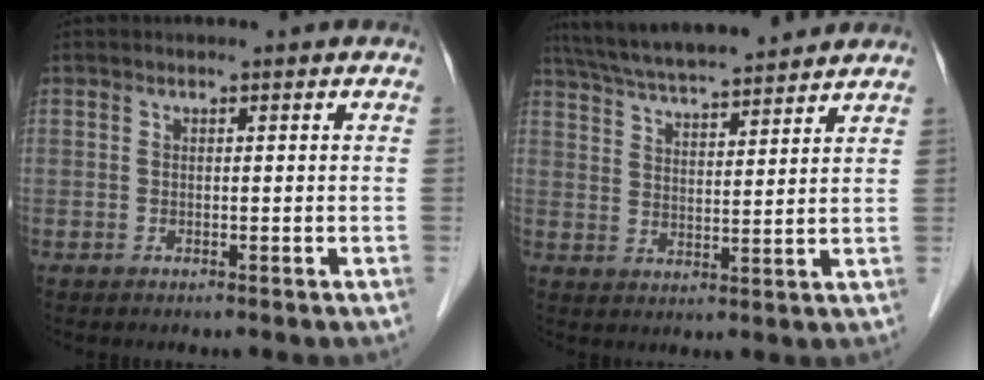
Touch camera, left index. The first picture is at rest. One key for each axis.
{"total": 14.5, "fx": 13.0, "fy": 1.2, "fz": 6.3, "tx": -0.117, "ty": 0.027, "tz": 0.211}